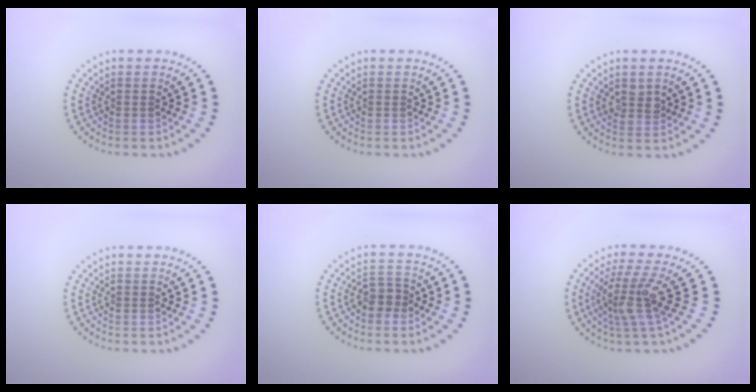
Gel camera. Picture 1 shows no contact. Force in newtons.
{"total": 0.0}
{"total": 1.7, "press": 1.7, "slide": 0.4}
{"total": 0.0}
{"total": 2.0, "press": 1.9, "slide": 0.8}
{"total": 4.0, "press": 3.0, "slide": 2.6}